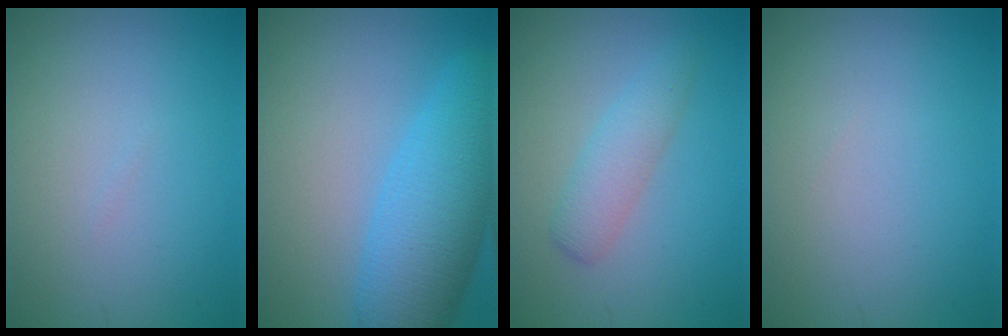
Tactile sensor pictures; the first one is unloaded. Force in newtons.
{"total": 9.1, "press": 9.1, "slide": 0.5}
{"total": 2.6, "press": 2.6, "slide": 0.1}
{"total": 0.0}